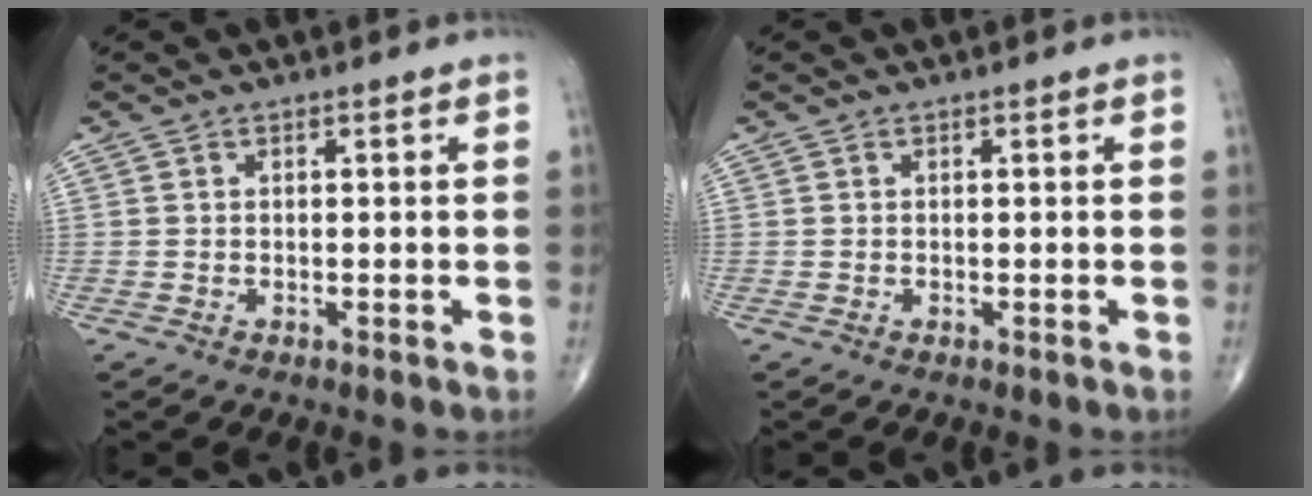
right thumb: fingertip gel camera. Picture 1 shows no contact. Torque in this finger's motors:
{"motor_torque": [0.00, 0.00, 0.00, 0.00, 0.00]}